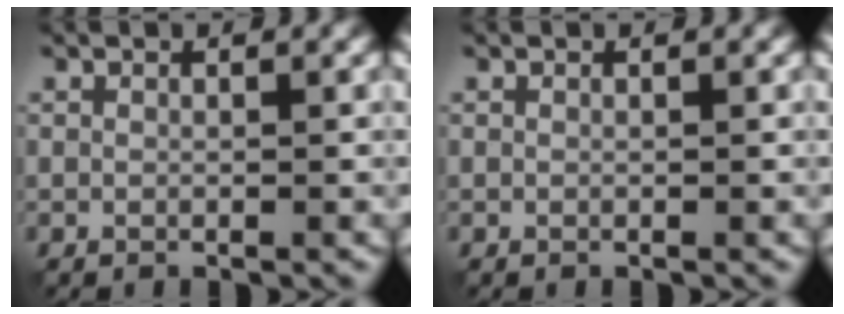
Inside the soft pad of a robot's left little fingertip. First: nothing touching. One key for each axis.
{"total": 0.0}